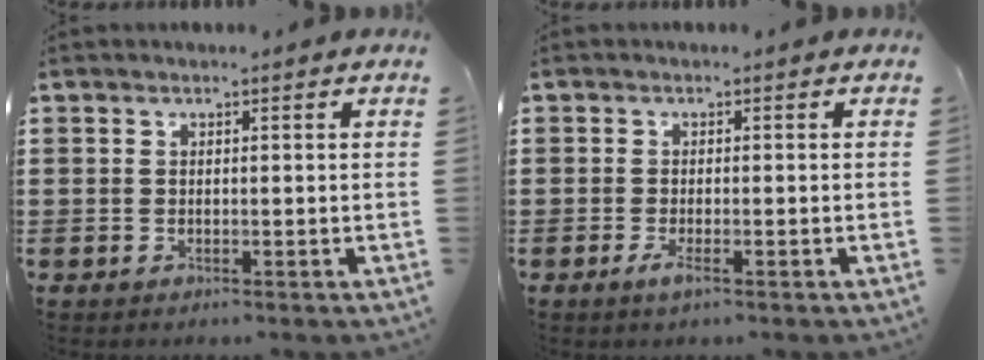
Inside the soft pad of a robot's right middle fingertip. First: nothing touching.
{"total": 1.6, "force": [-0.7, 0.2, 1.5], "torque": [-0.032, -0.005, -0.016]}